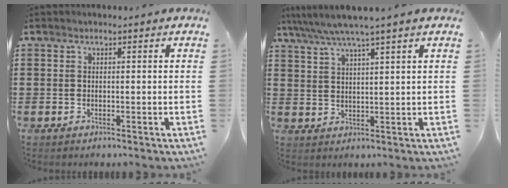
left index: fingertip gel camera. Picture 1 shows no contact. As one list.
[{"total": 4.3, "force": [3.4, -0.5, 2.7], "torque": [-0.062, -0.012, 0.057]}]